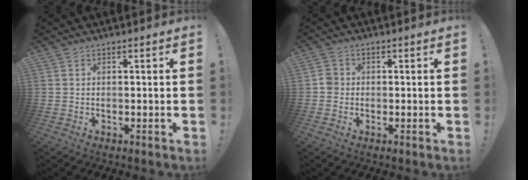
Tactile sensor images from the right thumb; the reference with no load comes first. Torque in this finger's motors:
{"motor_torque": [0.51, 0.31, 0.32, -0.23, -0.03]}